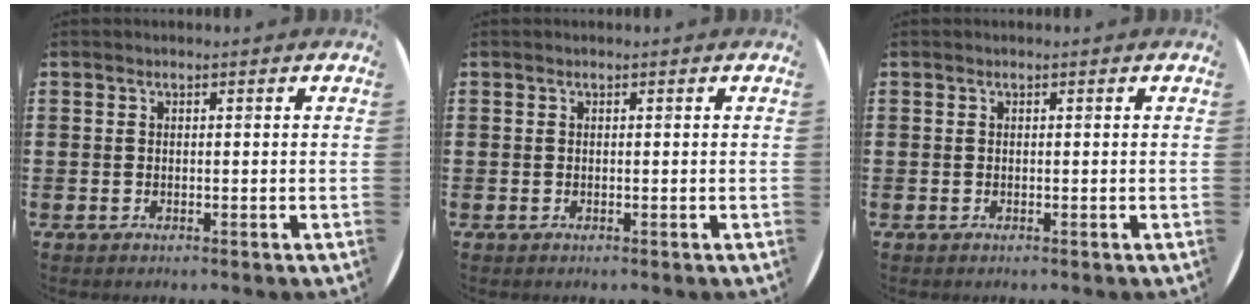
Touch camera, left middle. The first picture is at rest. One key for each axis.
{"total": 0.0}
{"total": 0.0}